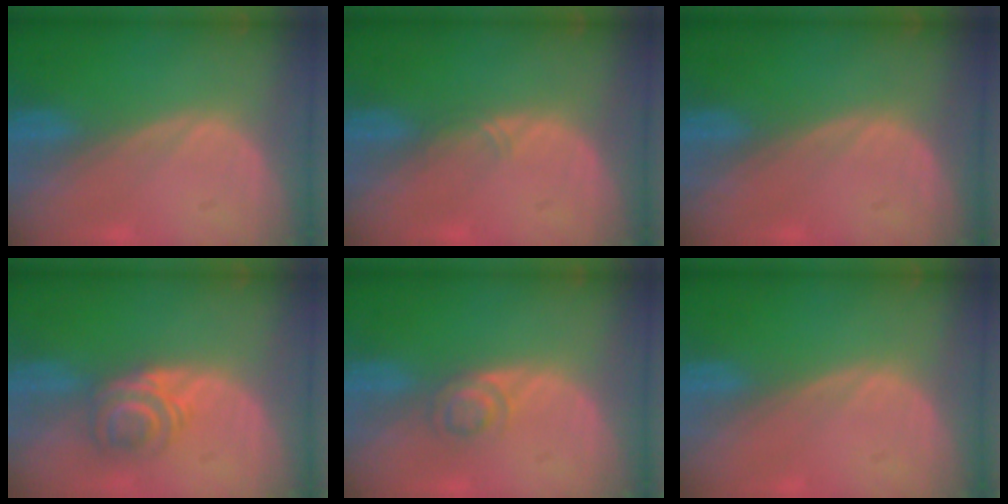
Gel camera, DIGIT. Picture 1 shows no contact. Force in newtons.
{"total": 0.8, "press": 0.7, "slide": 0.4}
{"total": 0.0}
{"total": 5.9, "press": 4.8, "slide": 3.4}
{"total": 3.0, "press": 2.9, "slide": 0.2}
{"total": 0.0}